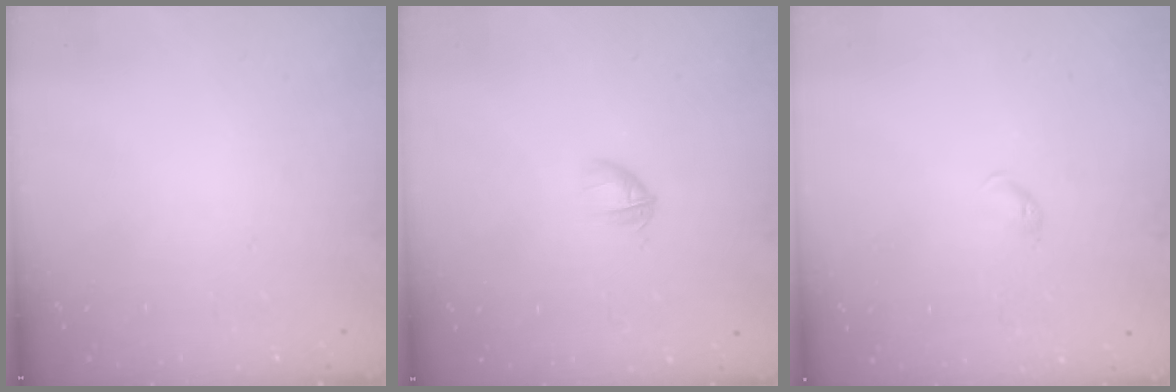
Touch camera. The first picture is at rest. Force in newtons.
{"total": 3.1, "press": 2.9, "slide": 0.8}
{"total": 3.4, "press": 3.3, "slide": 0.6}